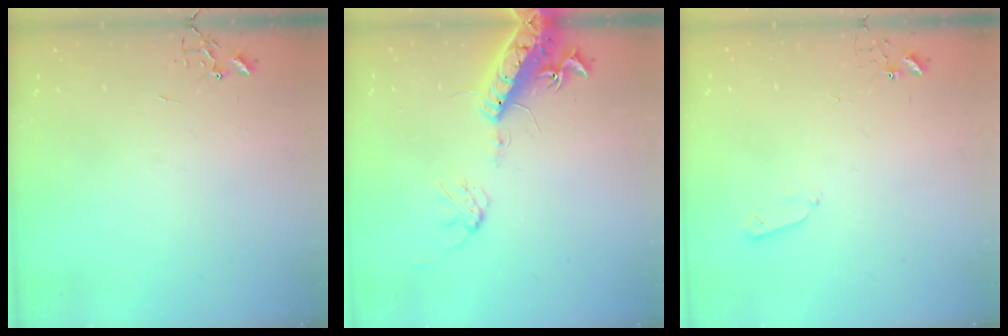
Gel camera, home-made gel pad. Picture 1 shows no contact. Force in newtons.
{"total": 16.2, "press": 15.7, "slide": 3.7}
{"total": 3.3, "press": 3.2, "slide": 0.6}